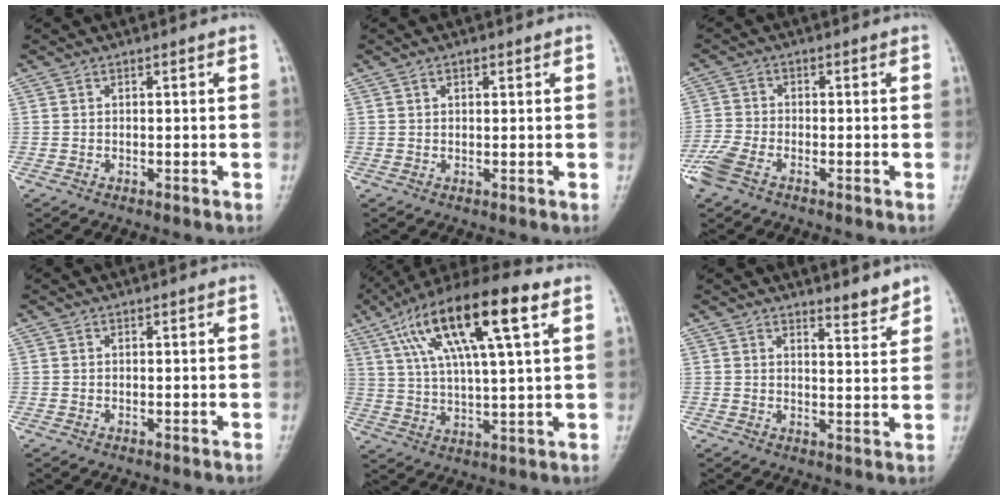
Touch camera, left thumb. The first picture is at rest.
{"total": 1.0, "force": [0.5, 0.5, 0.6], "torque": [-0.008, 0.000, 0.007]}
{"total": 6.3, "force": [-4.0, 3.0, 3.9], "torque": [-0.104, 0.004, -0.083]}
{"total": 0.0}
{"total": 19.9, "force": [8.6, 5.1, 17.2], "torque": [-0.308, 0.006, 0.147]}
{"total": 3.6, "force": [3.3, 0.7, 1.4], "torque": [-0.007, -0.032, 0.046]}